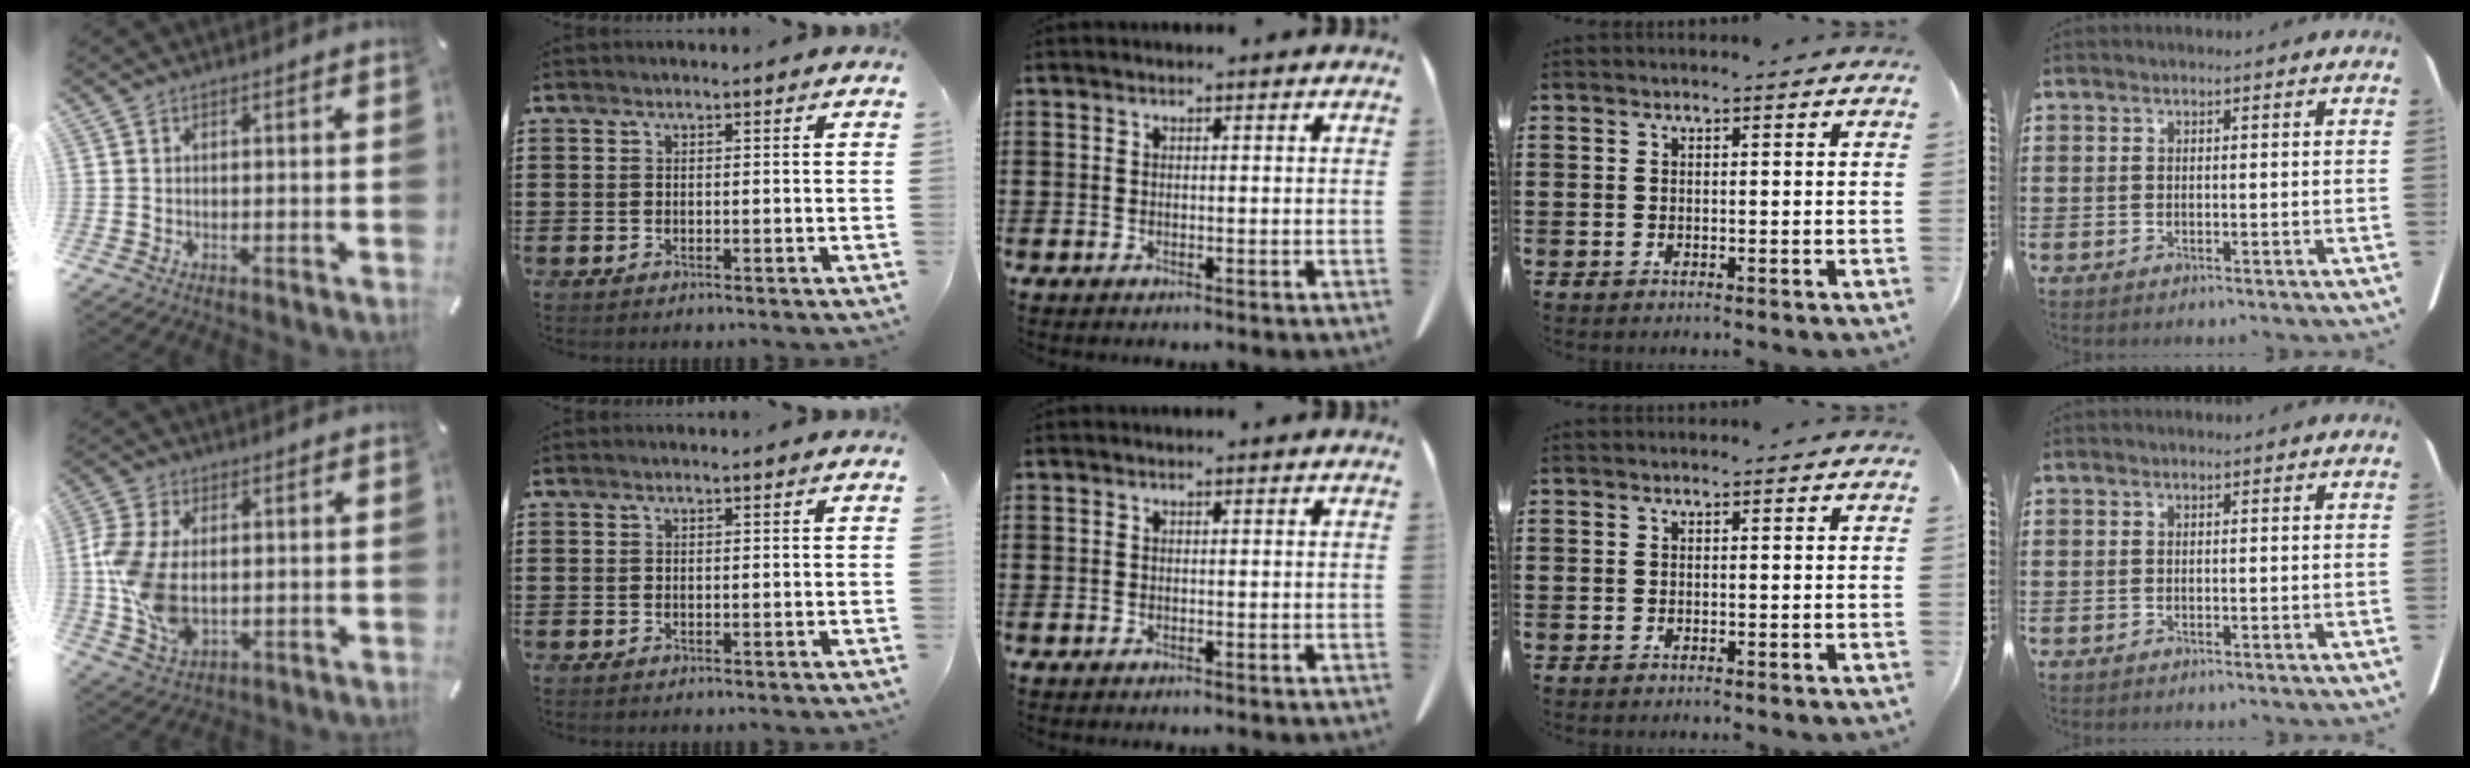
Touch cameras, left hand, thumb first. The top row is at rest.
{"thumb": {"total": 11.3, "force": [-0.2, 7.6, 8.3], "torque": [-0.200, 0.001, -0.002]}}